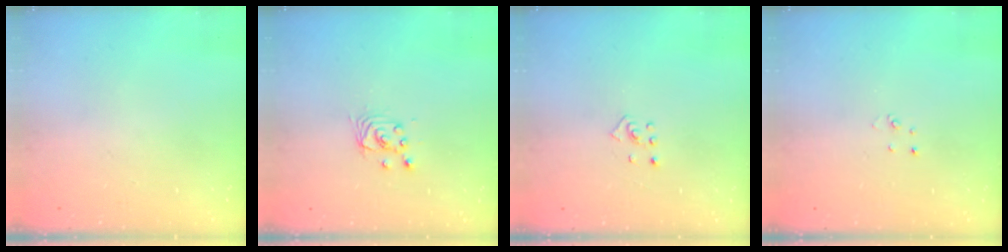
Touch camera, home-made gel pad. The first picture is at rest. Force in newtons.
{"total": 2.9, "press": 2.9, "slide": 0.1}
{"total": 2.0, "press": 1.9, "slide": 0.8}
{"total": 2.0, "press": 2.0, "slide": 0.2}